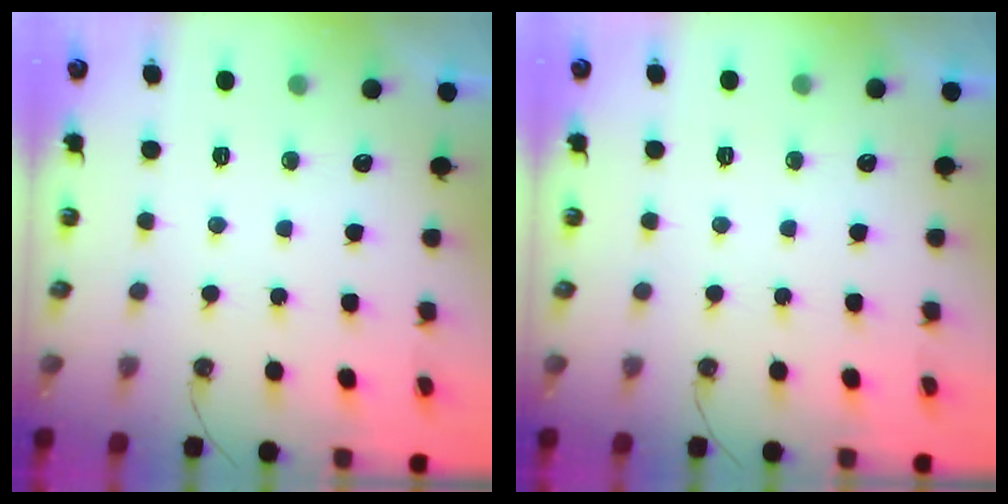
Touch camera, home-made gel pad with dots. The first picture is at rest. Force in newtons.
{"total": 0.0}